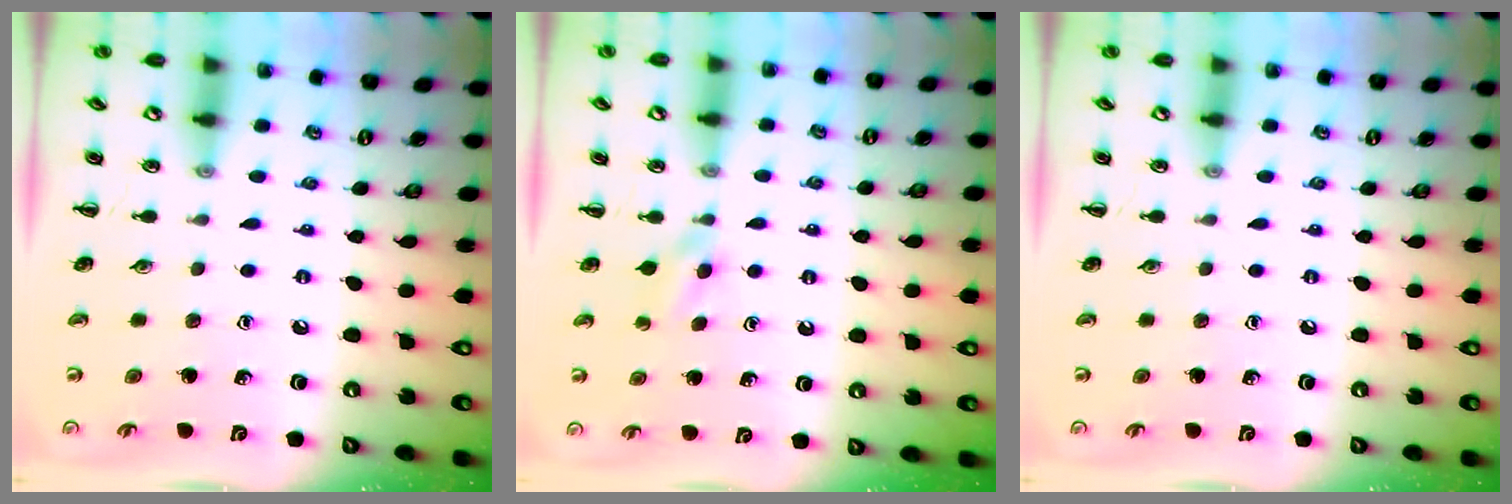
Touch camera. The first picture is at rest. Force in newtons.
{"total": 2.0, "press": 1.8, "slide": 0.9}
{"total": 0.0}